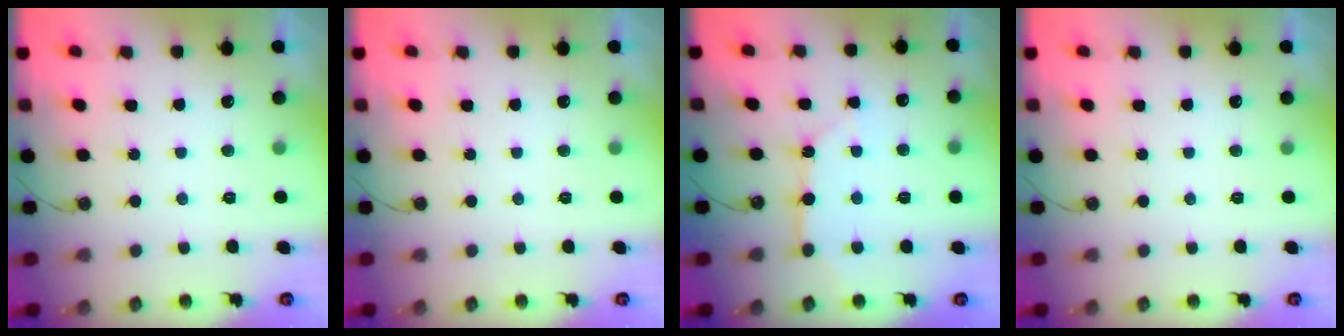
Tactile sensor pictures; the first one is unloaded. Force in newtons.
{"total": 0.0}
{"total": 7.8, "press": 7.8, "slide": 0.7}
{"total": 0.0}